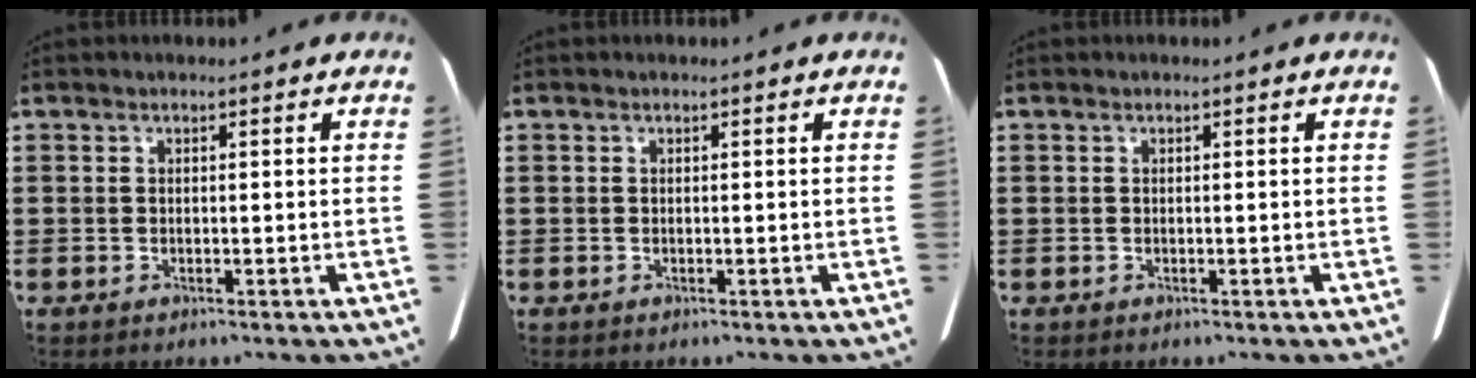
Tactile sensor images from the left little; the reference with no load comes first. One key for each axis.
{"total": 0.0}
{"total": 0.0}